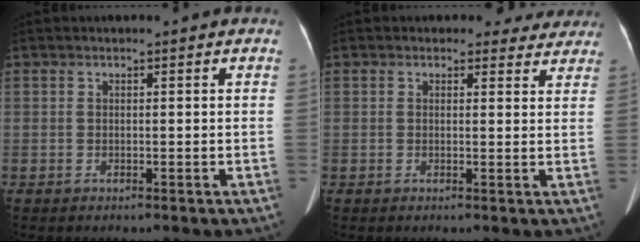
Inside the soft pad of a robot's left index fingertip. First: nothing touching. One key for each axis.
{"total": 4.6, "fx": 4.0, "fy": 2.3, "fz": 0.2, "tx": 0.015, "ty": -0.004, "tz": 0.028}